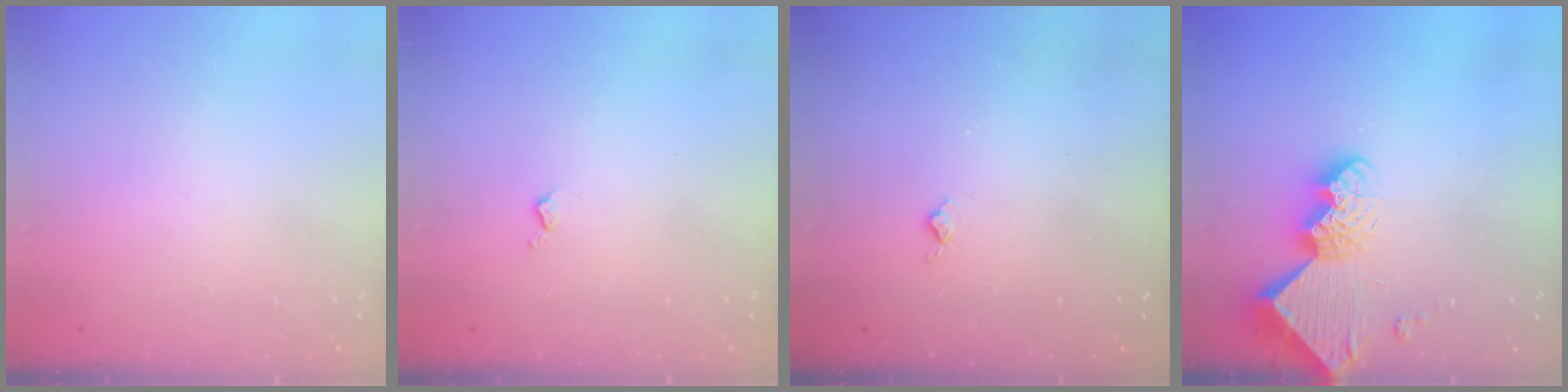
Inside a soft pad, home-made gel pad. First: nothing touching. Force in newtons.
{"total": 3.4, "press": 3.3, "slide": 0.5}
{"total": 3.3, "press": 3.3, "slide": 0.4}
{"total": 12.1, "press": 12.0, "slide": 1.3}